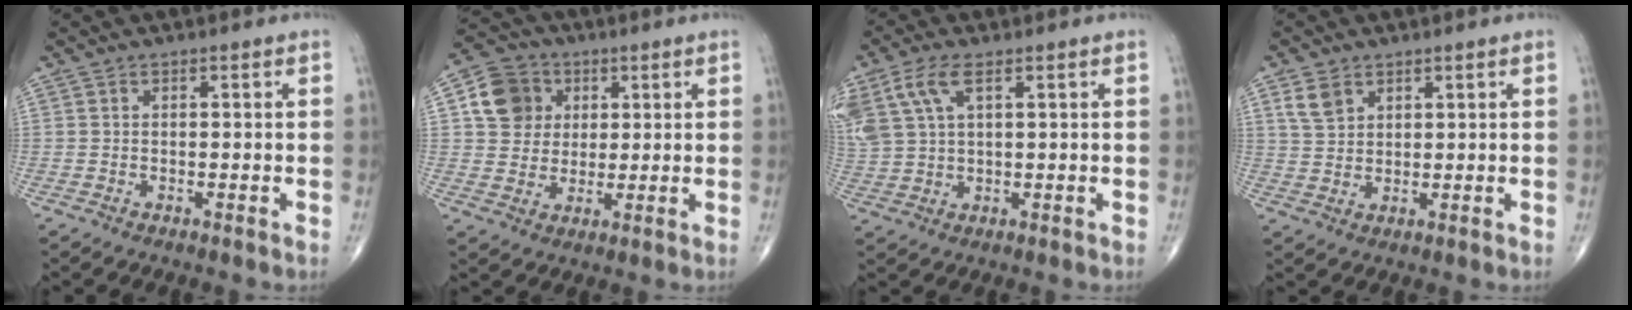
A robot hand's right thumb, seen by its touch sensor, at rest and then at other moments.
{"total": 9.8, "force": [2.7, 8.7, 3.6], "torque": [-0.042, -0.001, 0.041]}
{"total": 9.8, "force": [4.5, 4.6, 7.4], "torque": [-0.187, 0.004, 0.095]}
{"total": 4.5, "force": [2.5, 3.1, 2.1], "torque": [-0.032, -0.009, 0.054]}